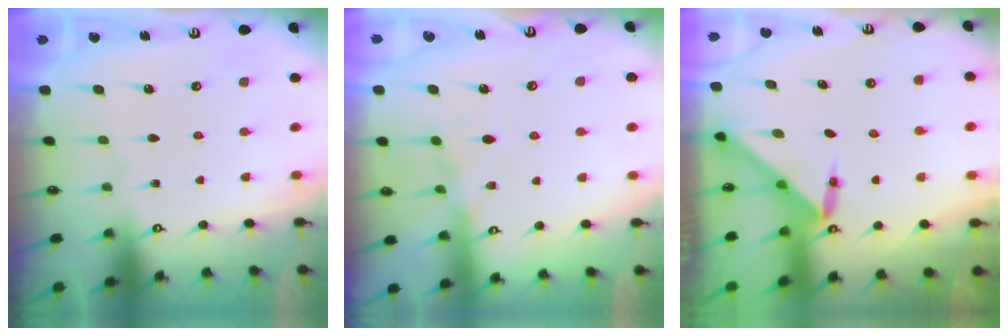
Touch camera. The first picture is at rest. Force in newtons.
{"total": 9.8, "press": 9.7, "slide": 0.8}
{"total": 3.1, "press": 3.1, "slide": 0.2}